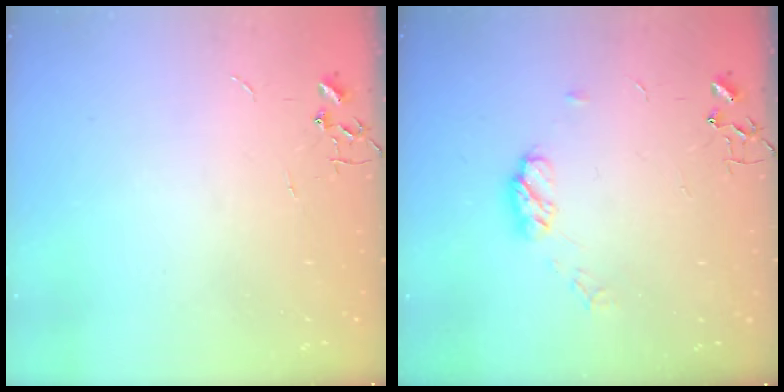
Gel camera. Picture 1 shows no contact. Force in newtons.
{"total": 7.2, "press": 7.2, "slide": 0.4}